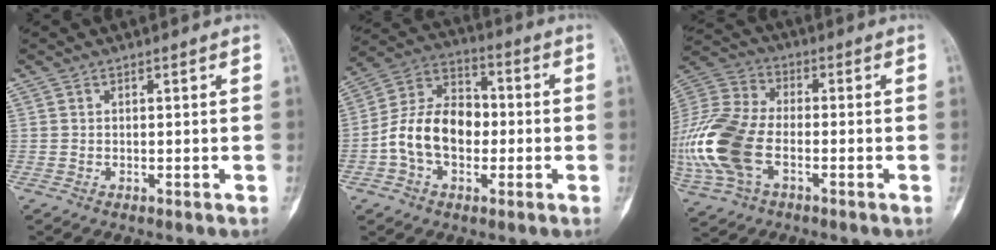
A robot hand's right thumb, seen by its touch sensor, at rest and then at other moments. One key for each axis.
{"total": 13.9, "fx": -2.0, "fy": 9.6, "fz": 9.8, "tx": -0.160, "ty": 0.041, "tz": -0.045}
{"total": 20.6, "fx": -4.6, "fy": 12.5, "fz": 15.8, "tx": -0.376, "ty": 0.010, "tz": -0.084}